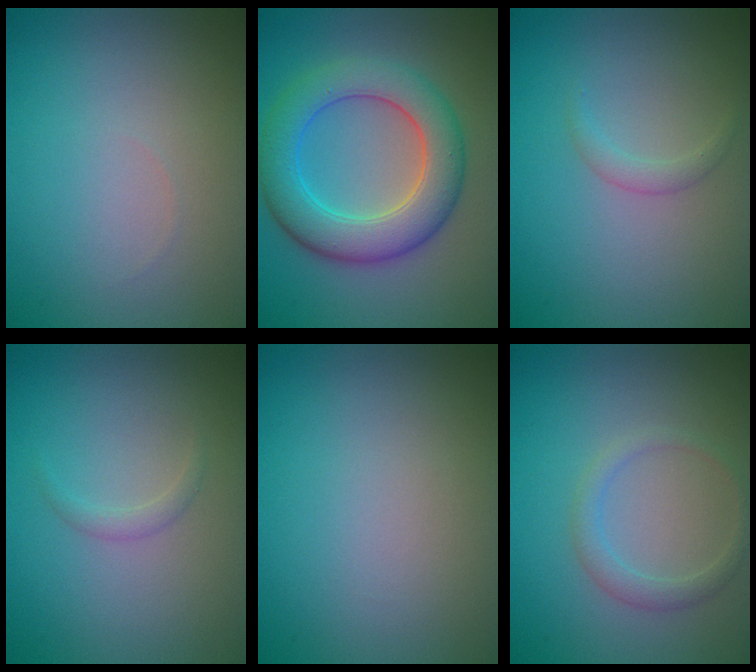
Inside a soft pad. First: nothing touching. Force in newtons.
{"total": 7.1, "press": 7.0, "slide": 0.1}
{"total": 1.0, "press": 1.0, "slide": 0.1}
{"total": 0.8, "press": 0.8, "slide": 0.0}
{"total": 0.0}
{"total": 1.7, "press": 1.7, "slide": 0.1}